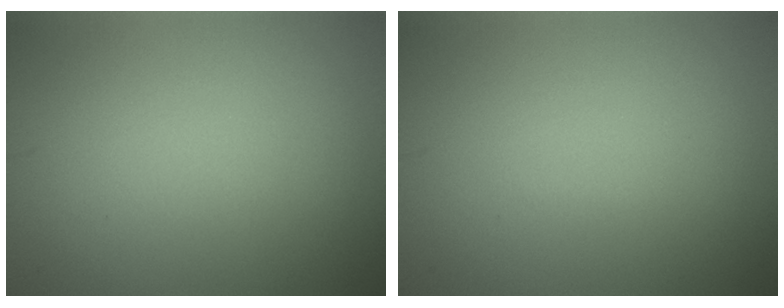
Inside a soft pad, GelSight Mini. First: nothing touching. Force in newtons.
{"total": 0.0}